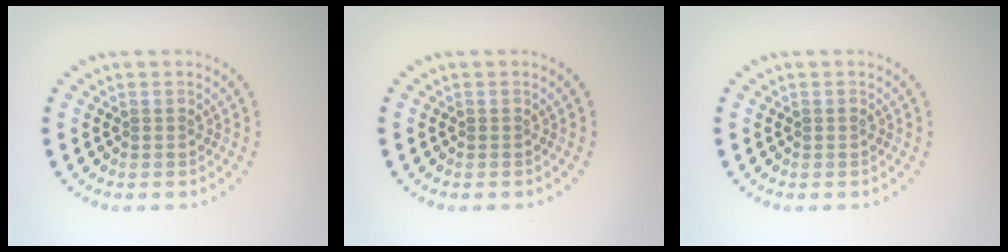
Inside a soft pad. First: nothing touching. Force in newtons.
{"total": 0.0}
{"total": 0.6, "press": 0.6, "slide": 0.1}